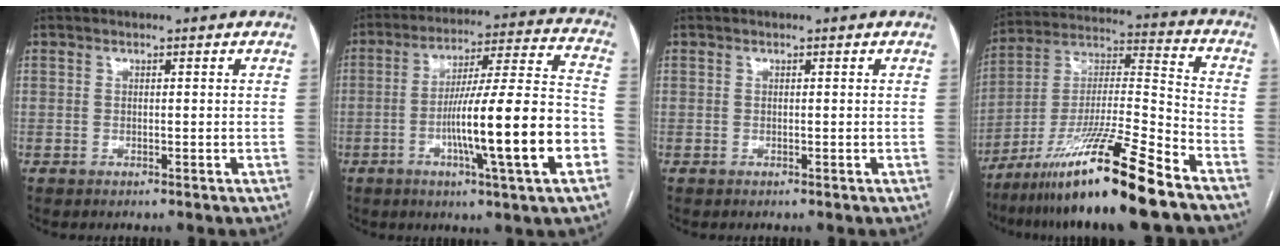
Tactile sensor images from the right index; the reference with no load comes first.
{"total": 18.9, "force": [-5.5, 0.3, 18.1], "torque": [-0.266, 0.008, -0.087]}
{"total": 0.0}
{"total": 19.3, "force": [-13.6, -0.8, 13.6], "torque": [-0.270, -0.028, -0.245]}